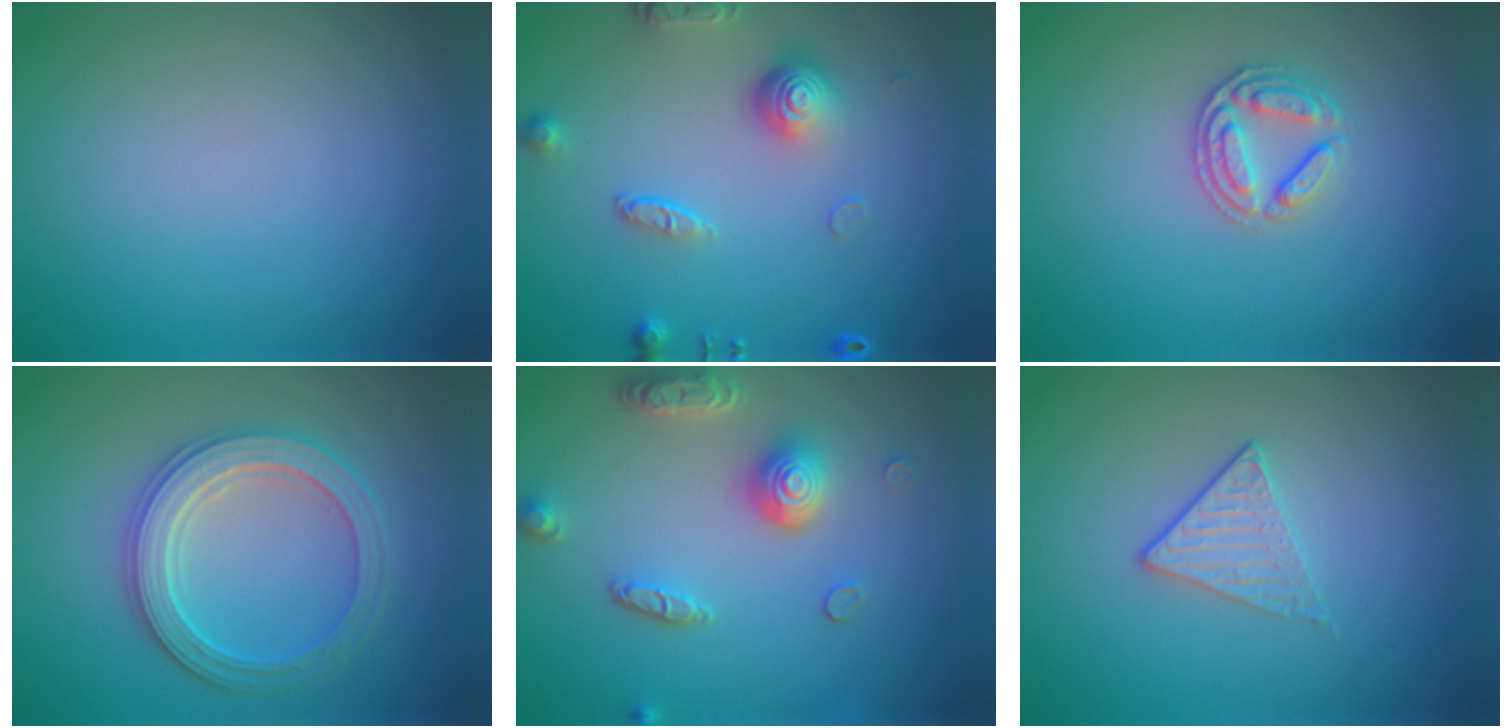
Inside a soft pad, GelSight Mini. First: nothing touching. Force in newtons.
{"total": 4.4, "press": 3.2, "slide": 3.1}
{"total": 2.6, "press": 2.5, "slide": 0.8}
{"total": 5.2, "press": 5.1, "slide": 0.8}
{"total": 4.6, "press": 3.7, "slide": 2.8}
{"total": 1.7, "press": 1.4, "slide": 1.0}